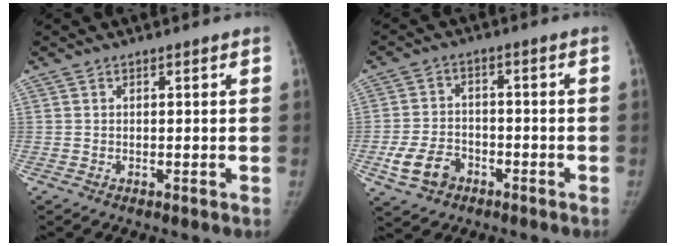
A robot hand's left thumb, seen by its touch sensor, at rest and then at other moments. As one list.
[{"total": 7.2, "force": [-3.5, 5.2, 3.6], "torque": [-0.063, 0.021, -0.058]}]